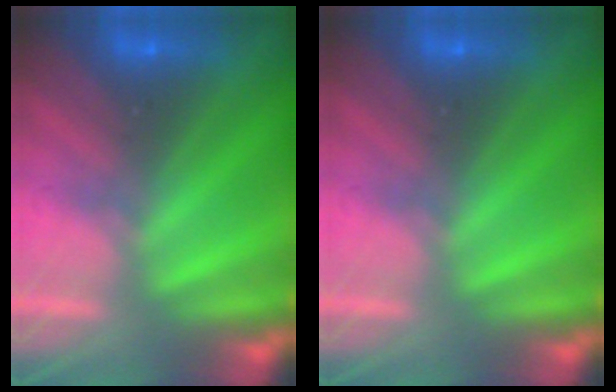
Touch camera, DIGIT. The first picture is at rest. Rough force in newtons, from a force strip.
{"total": 0.0}